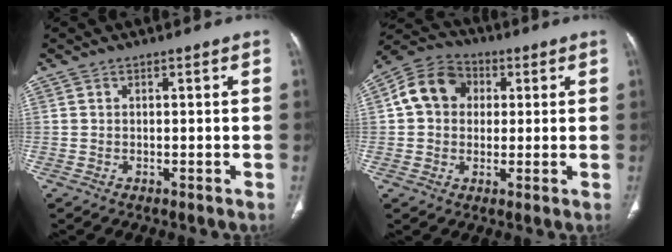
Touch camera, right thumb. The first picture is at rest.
{"total": 10.5, "force": [1.6, 8.9, 5.3], "torque": [-0.076, 0.017, 0.014]}